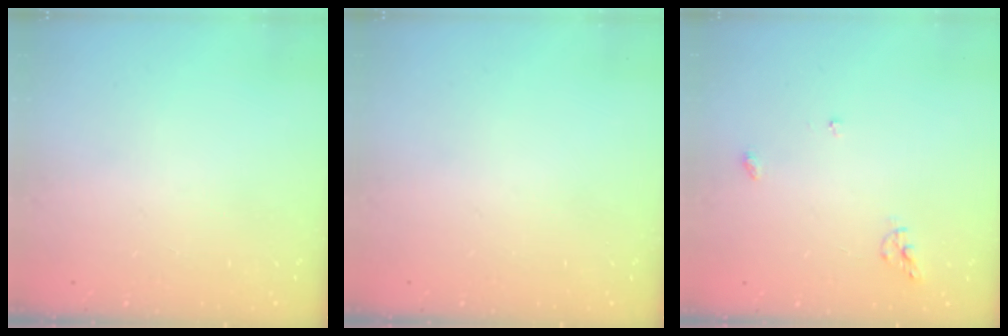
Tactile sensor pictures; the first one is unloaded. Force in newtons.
{"total": 0.0}
{"total": 6.2, "press": 6.2, "slide": 0.1}